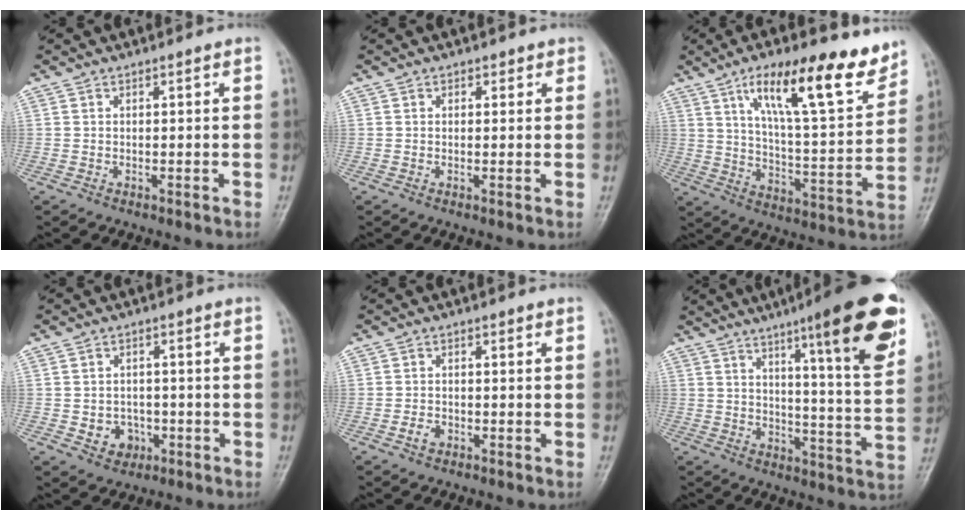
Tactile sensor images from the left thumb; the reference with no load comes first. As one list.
[{"total": 1.3, "force": [0.7, 1.0, 0.4], "torque": [0.013, -0.001, 0.004]}, {"total": 19.3, "force": [11.7, 5.3, 14.4], "torque": [-0.190, -0.053, 0.193]}, {"total": 4.9, "force": [-1.3, 4.3, 1.9], "torque": [-0.003, 0.010, -0.014]}, {"total": 2.1, "force": [-1.0, 1.6, 1.0], "torque": [-0.014, 0.007, -0.019]}, {"total": 19.4, "force": [10.4, 2.6, 16.1], "torque": [-0.199, -0.045, 0.148]}]